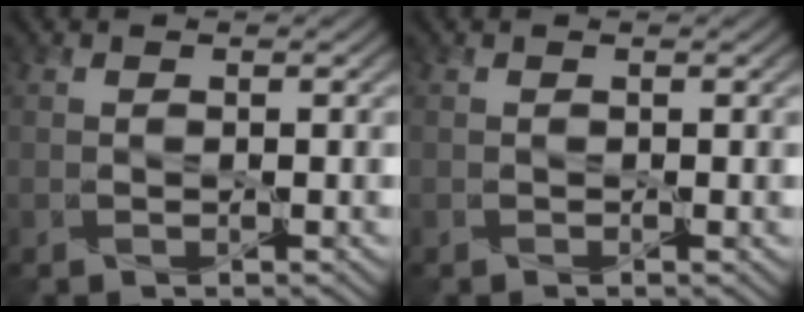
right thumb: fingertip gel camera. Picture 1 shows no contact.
{"total": 0.0}